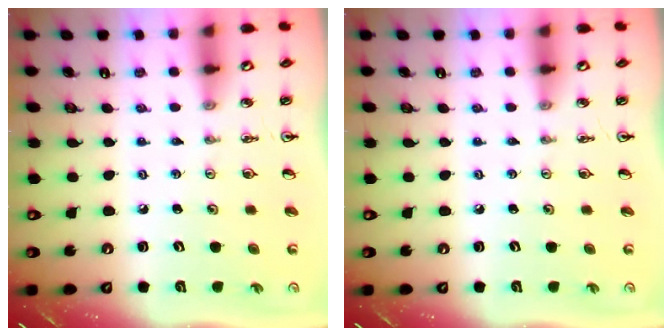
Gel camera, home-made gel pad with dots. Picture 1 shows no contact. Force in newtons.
{"total": 0.0}